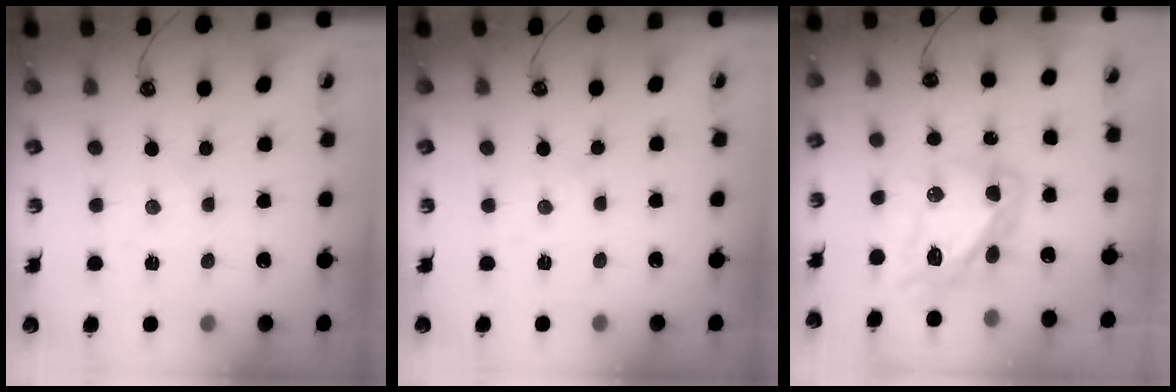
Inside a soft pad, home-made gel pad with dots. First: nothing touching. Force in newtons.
{"total": 1.5, "press": 1.5, "slide": 0.2}
{"total": 18.0, "press": 17.9, "slide": 1.8}